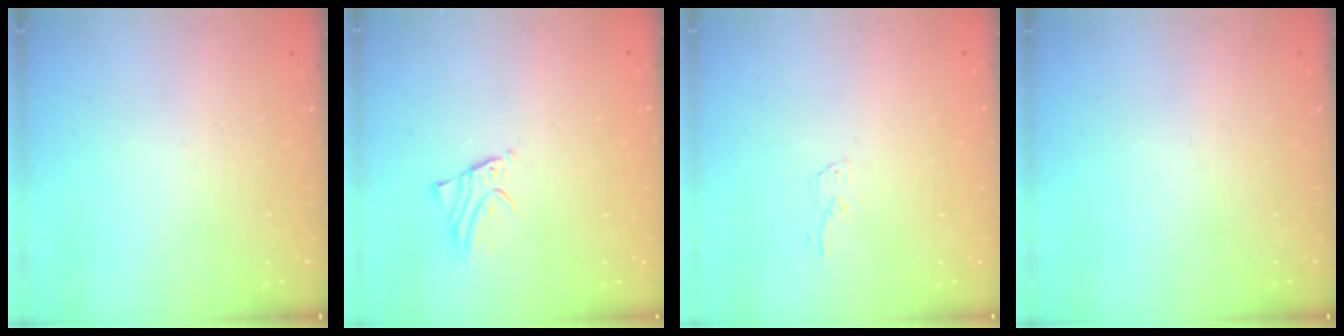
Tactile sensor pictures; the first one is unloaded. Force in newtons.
{"total": 2.1, "press": 2.1, "slide": 0.1}
{"total": 3.7, "press": 3.7, "slide": 0.2}
{"total": 0.0}